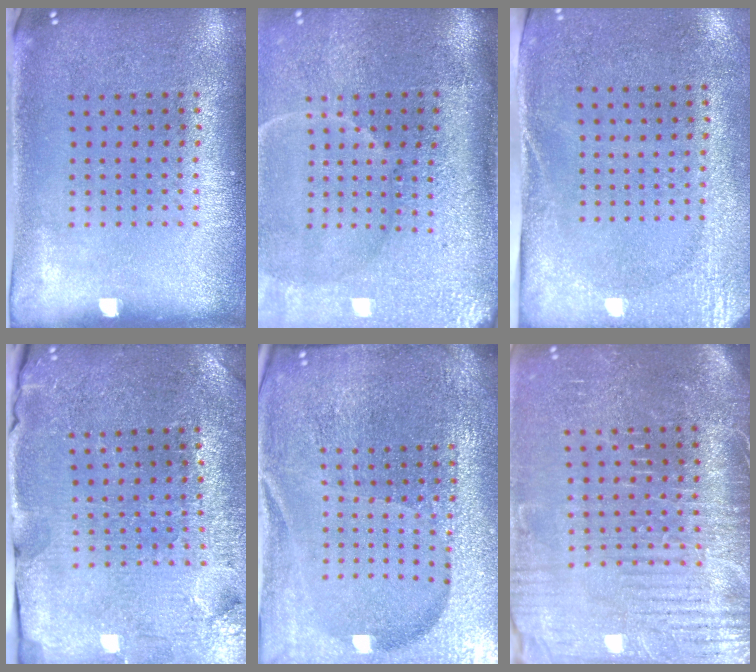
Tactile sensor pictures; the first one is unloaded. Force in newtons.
{"total": 4.6, "press": 3.8, "slide": 2.5}
{"total": 2.7, "press": 2.1, "slide": 1.6}
{"total": 3.8, "press": 3.7, "slide": 0.7}
{"total": 5.2, "press": 4.8, "slide": 2.0}
{"total": 4.5, "press": 4.1, "slide": 1.7}